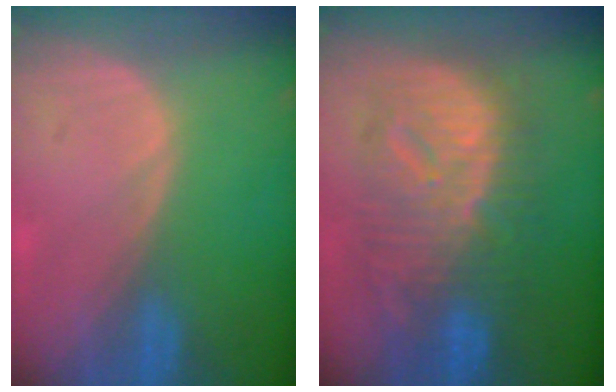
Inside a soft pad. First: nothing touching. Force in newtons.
{"total": 12.1, "press": 12.0, "slide": 1.2}